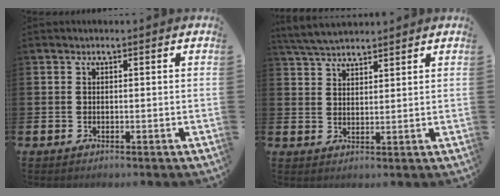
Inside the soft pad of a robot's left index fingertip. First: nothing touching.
{"total": 4.2, "force": [4.1, 0.7, 0.7], "torque": [-0.034, -0.010, 0.078]}